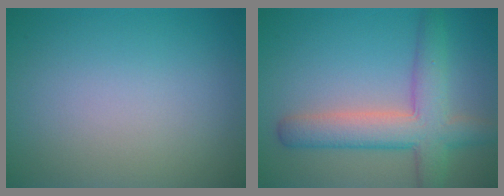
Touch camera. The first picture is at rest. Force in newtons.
{"total": 6.2, "press": 6.2, "slide": 0.2}